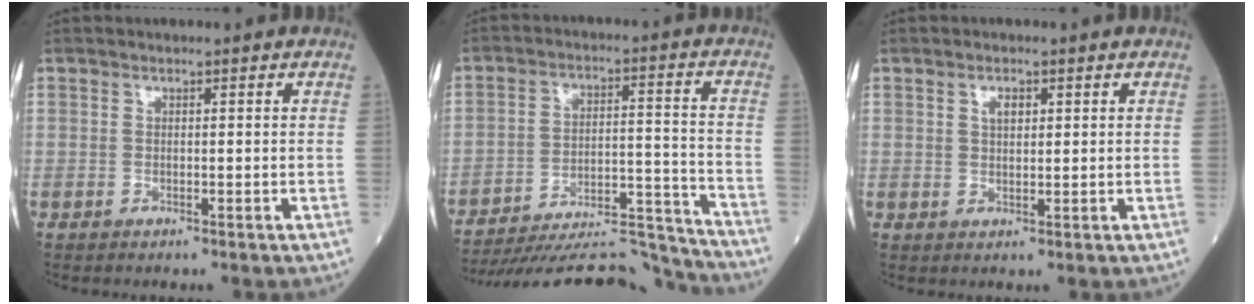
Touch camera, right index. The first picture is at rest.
{"total": 22.0, "force": [-21.3, 1.1, 5.3], "torque": [-0.083, 0.007, -0.316]}
{"total": 2.1, "force": [0.9, 1.0, 1.6], "torque": [-0.028, 0.002, 0.016]}